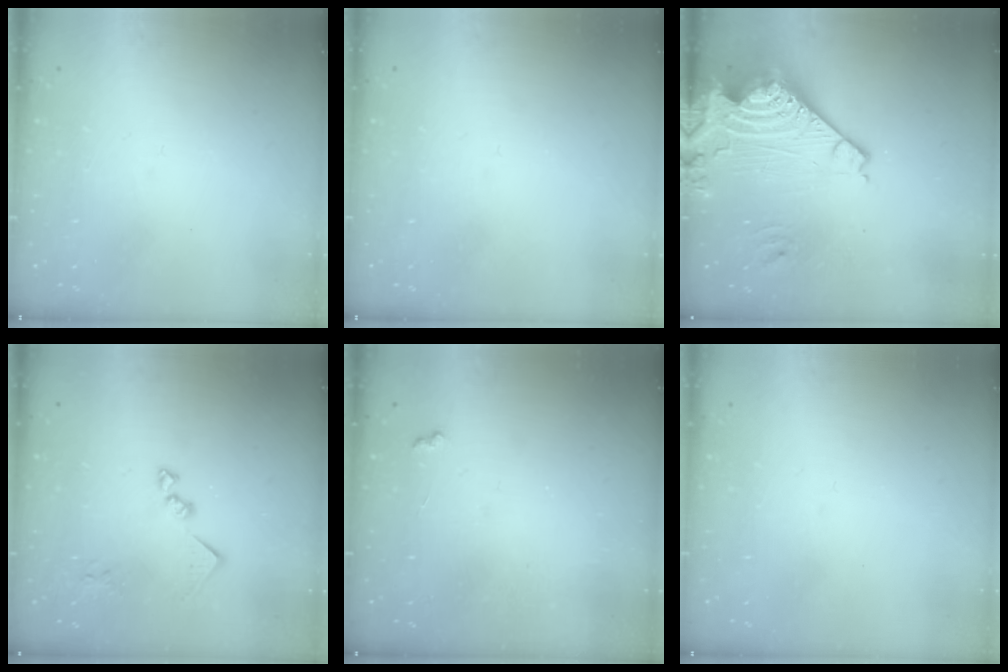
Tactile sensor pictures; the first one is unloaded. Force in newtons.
{"total": 0.0}
{"total": 18.3, "press": 18.2, "slide": 2.2}
{"total": 10.9, "press": 10.9, "slide": 0.1}
{"total": 3.6, "press": 3.6, "slide": 0.6}
{"total": 0.0}